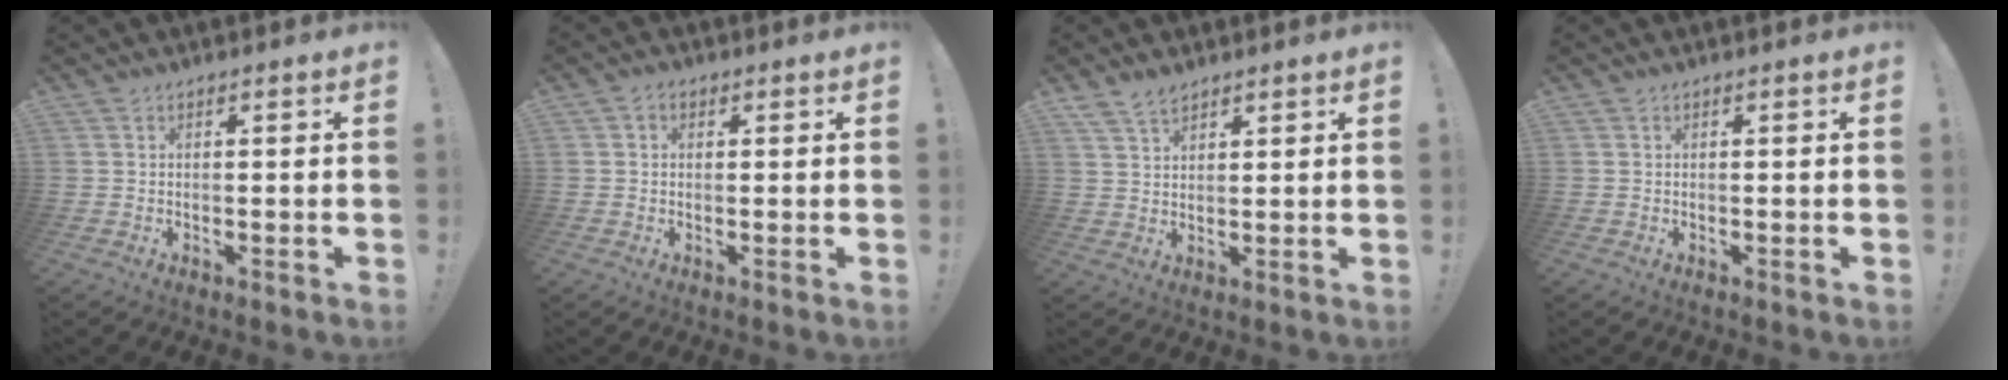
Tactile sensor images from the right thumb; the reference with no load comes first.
{"total": 1.7, "force": [0.3, 1.5, 0.9], "torque": [-0.013, 0.002, 0.004]}
{"total": 5.0, "force": [4.1, 2.3, 1.8], "torque": [-0.029, -0.022, 0.078]}
{"total": 0.0}